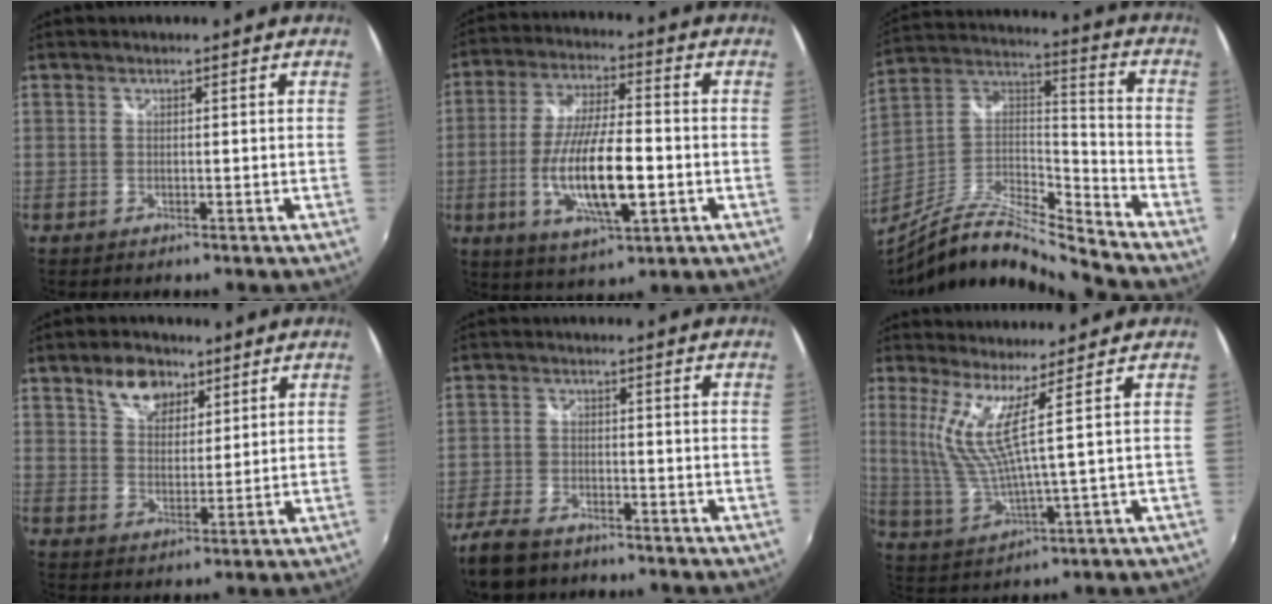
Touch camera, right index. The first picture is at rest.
{"total": 14.8, "force": [-3.5, 3.9, 13.8], "torque": [-0.271, -0.013, -0.060]}
{"total": 16.6, "force": [-14.5, 0.9, 7.9], "torque": [-0.146, -0.007, -0.275]}
{"total": 8.2, "force": [5.0, 5.0, 4.1], "torque": [-0.069, 0.018, 0.089]}
{"total": 9.0, "force": [-7.1, 4.1, 3.7], "torque": [-0.110, -0.014, -0.133]}
{"total": 7.1, "force": [3.8, -0.9, 6.0], "torque": [-0.119, -0.011, 0.085]}